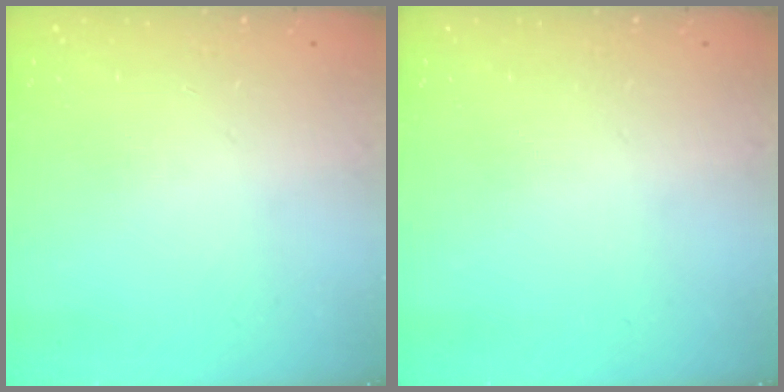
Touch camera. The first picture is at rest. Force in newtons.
{"total": 0.0}